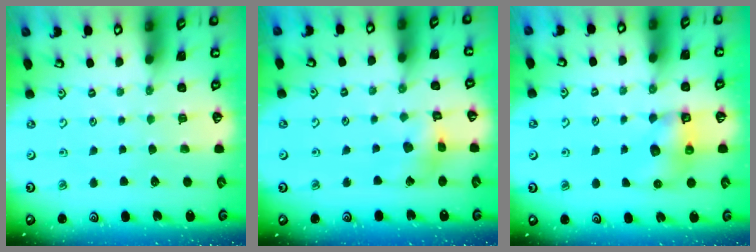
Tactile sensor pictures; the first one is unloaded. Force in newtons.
{"total": 7.7, "press": 7.6, "slide": 0.9}
{"total": 6.8, "press": 6.8, "slide": 0.2}